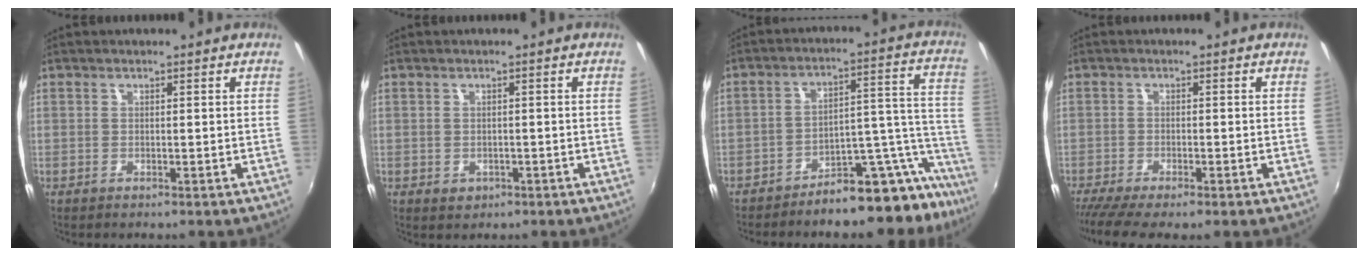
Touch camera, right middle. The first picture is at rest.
{"total": 1.6, "force": [-0.6, 1.4, 0.7], "torque": [-0.011, -0.003, -0.005]}
{"total": 15.4, "force": [-14.5, 2.4, 4.6], "torque": [-0.023, 0.044, -0.215]}
{"total": 5.5, "force": [-4.5, 0.1, 3.2], "torque": [-0.077, -0.030, -0.081]}